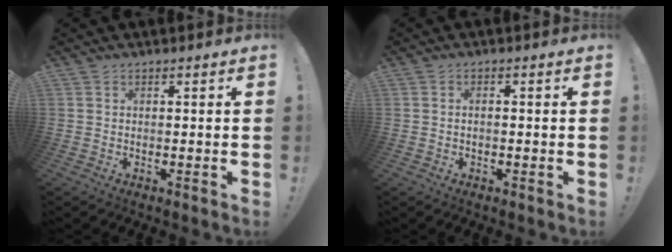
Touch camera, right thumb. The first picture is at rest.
{"total": 1.1, "force": [-0.7, 0.4, 0.8], "torque": [-0.022, 0.005, -0.011]}